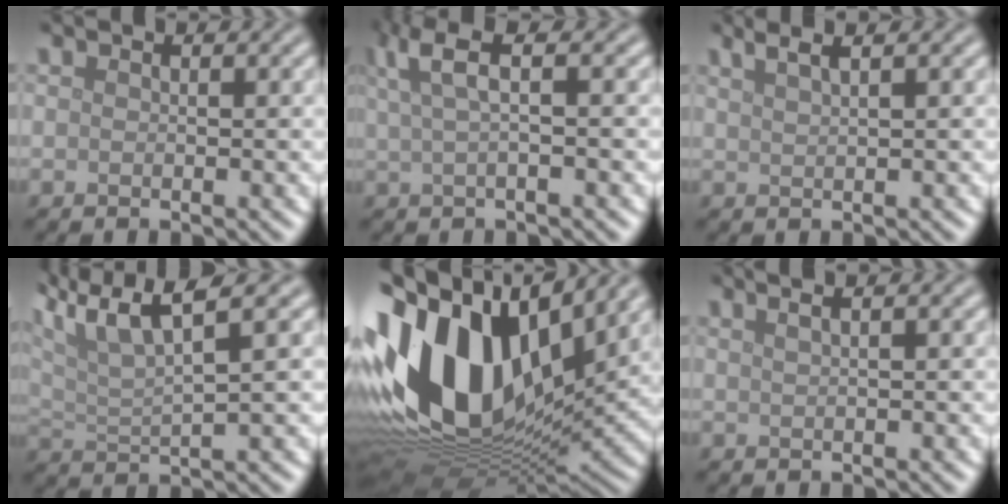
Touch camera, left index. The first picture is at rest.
{"total": 3.9, "force": [1.7, 1.0, 3.4], "torque": [-0.063, 0.010, 0.030]}
{"total": 3.5, "force": [2.3, 1.3, 2.3], "torque": [-0.013, 0.017, 0.008]}
{"total": 7.5, "force": [4.6, 2.0, 5.5], "torque": [-0.111, 0.024, 0.085]}
{"total": 17.4, "force": [4.2, 10.4, 13.3], "torque": [-0.292, 0.024, 0.059]}
{"total": 4.0, "force": [2.2, 2.0, 2.7], "torque": [-0.016, 0.033, -0.001]}